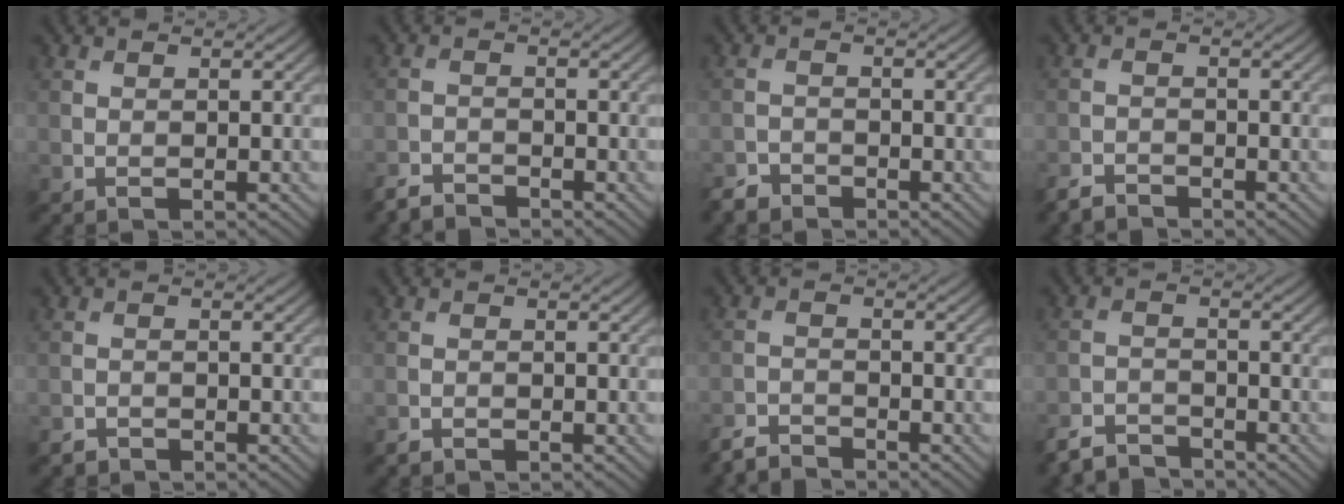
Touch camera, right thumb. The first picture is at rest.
{"total": 2.7, "force": [-2.6, 0.5, 0.5], "torque": [-0.010, -0.005, -0.058]}
{"total": 2.2, "force": [-2.0, 0.9, 0.3], "torque": [-0.004, -0.001, -0.045]}
{"total": 2.4, "force": [-2.3, 0.5, 0.4], "torque": [-0.010, -0.005, -0.050]}
{"total": 1.2, "force": [-1.1, 0.4, 0.1], "torque": [-0.002, -0.002, -0.023]}
{"total": 0.8, "force": [-0.8, 0.2, 0.1], "torque": [-0.002, -0.003, -0.016]}
{"total": 3.3, "force": [-3.2, 0.5, 0.6], "torque": [-0.014, -0.007, -0.070]}
{"total": 4.1, "force": [-3.9, 1.0, 0.9], "torque": [-0.017, -0.004, -0.082]}